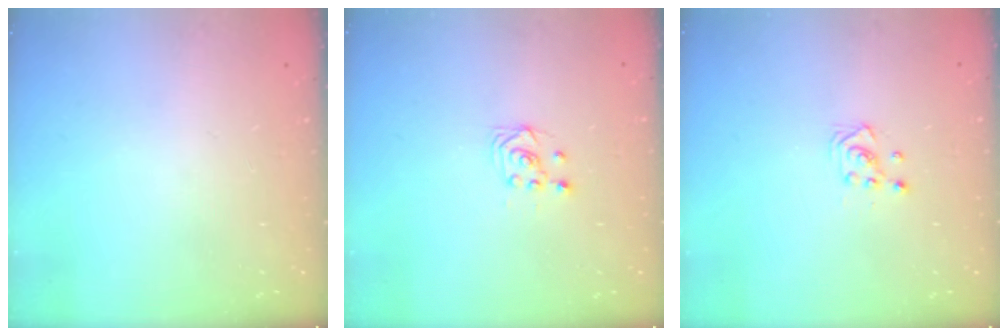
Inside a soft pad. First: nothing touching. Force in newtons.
{"total": 2.5, "press": 2.2, "slide": 1.2}
{"total": 3.1, "press": 3.1, "slide": 0.2}